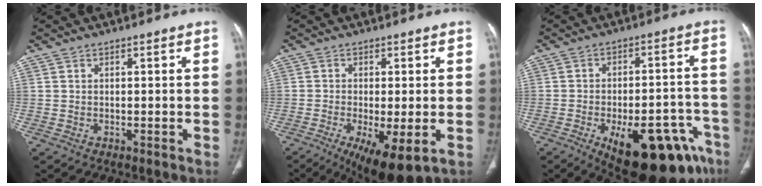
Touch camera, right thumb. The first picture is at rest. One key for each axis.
{"total": 10.6, "fx": -4.3, "fy": 3.0, "fz": 9.2, "tx": -0.154, "ty": -0.016, "tz": -0.063}
{"total": 23.0, "fx": -11.9, "fy": 9.7, "fz": 17.1, "tx": -0.156, "ty": 0.054, "tz": -0.152}